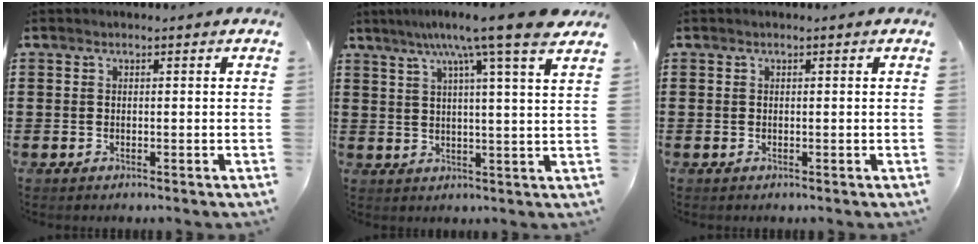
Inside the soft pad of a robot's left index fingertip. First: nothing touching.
{"total": 10.4, "force": [7.2, -0.9, 7.4], "torque": [-0.139, -0.027, 0.112]}
{"total": 0.0}